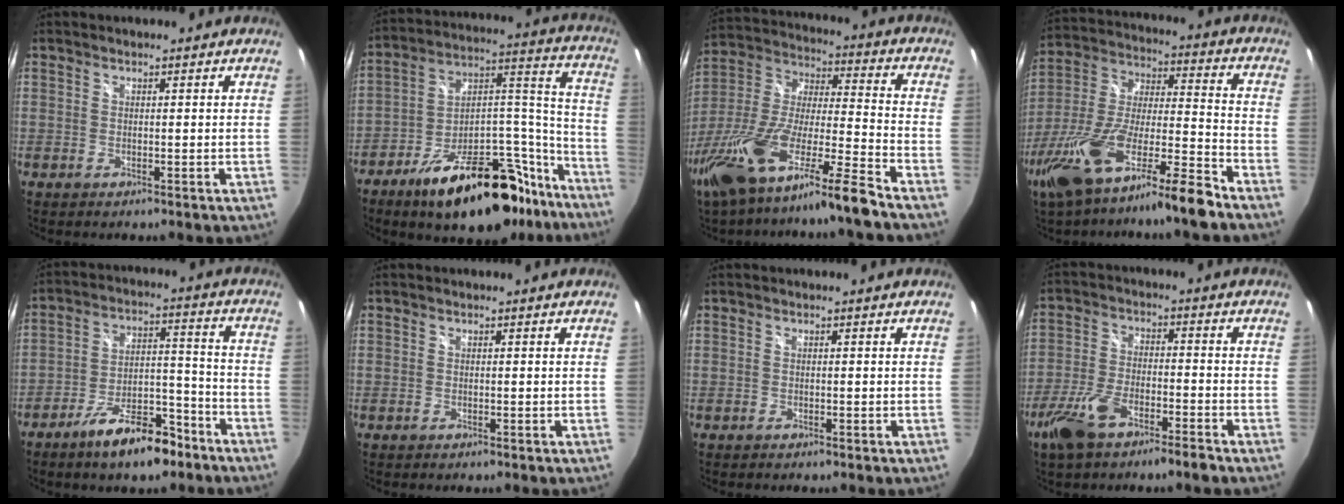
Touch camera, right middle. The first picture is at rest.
{"total": 26.4, "force": [-19.0, 11.2, 14.6], "torque": [-0.189, 0.059, -0.267]}
{"total": 21.3, "force": [-15.0, 0.7, 15.0], "torque": [-0.290, -0.045, -0.274]}
{"total": 20.2, "force": [-14.0, 2.2, 14.4], "torque": [-0.278, -0.027, -0.254]}
{"total": 12.2, "force": [-8.8, 4.4, 7.2], "torque": [-0.126, 0.018, -0.135]}
{"total": 0.0}
{"total": 0.0}
{"total": 9.9, "force": [-6.9, 2.7, 6.6], "torque": [-0.154, -0.011, -0.131]}